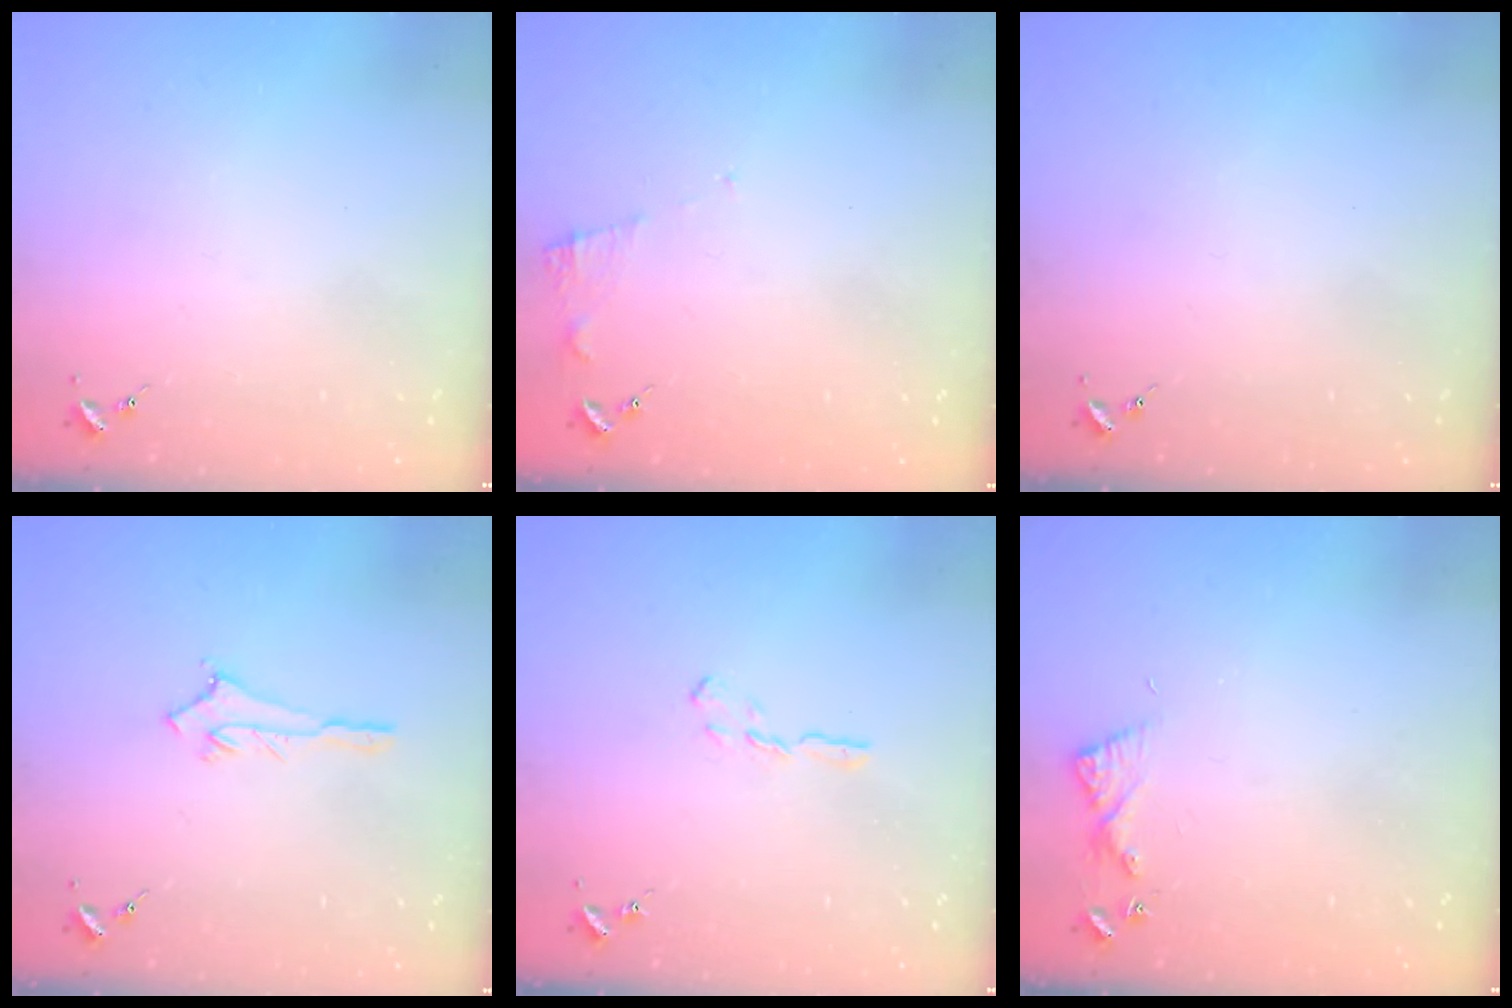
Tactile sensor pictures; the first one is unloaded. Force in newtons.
{"total": 6.7, "press": 6.7, "slide": 0.5}
{"total": 0.0}
{"total": 2.9, "press": 2.8, "slide": 0.4}
{"total": 3.9, "press": 3.9, "slide": 0.4}
{"total": 6.1, "press": 6.1, "slide": 0.6}